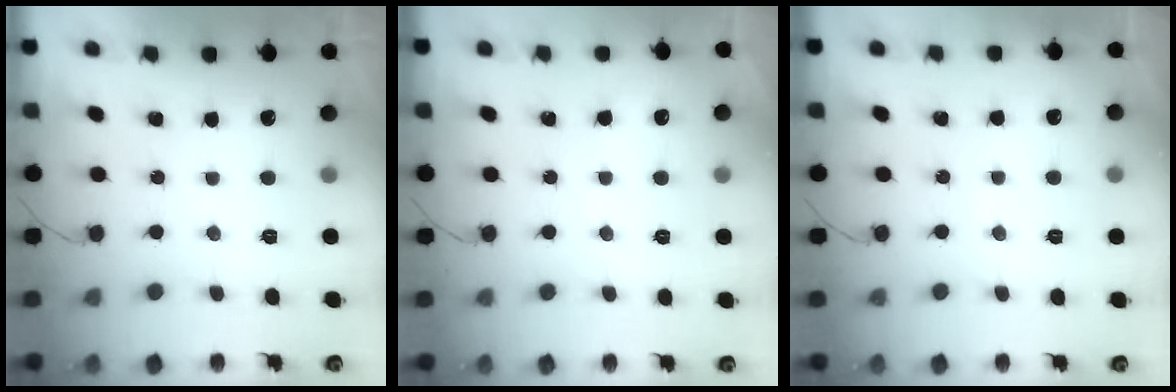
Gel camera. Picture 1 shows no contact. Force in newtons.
{"total": 2.4, "press": 2.4, "slide": 0.3}
{"total": 2.4, "press": 2.3, "slide": 0.3}